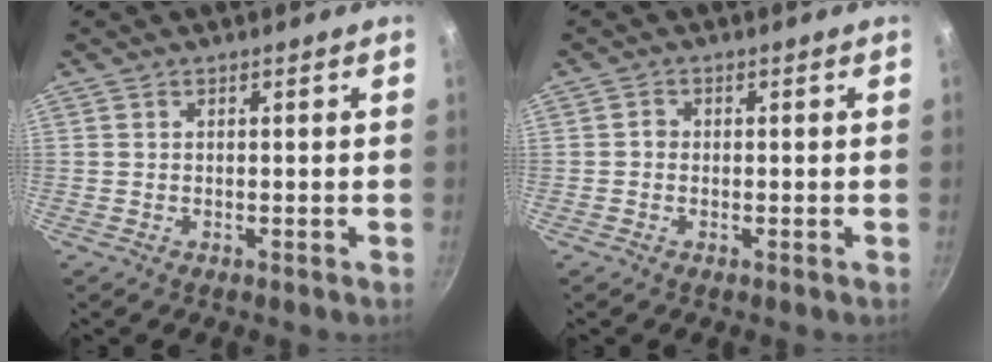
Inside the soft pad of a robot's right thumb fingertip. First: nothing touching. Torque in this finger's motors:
{"motor_torque": [0.03, 0.32, 0.30, 0.12, 0.02]}